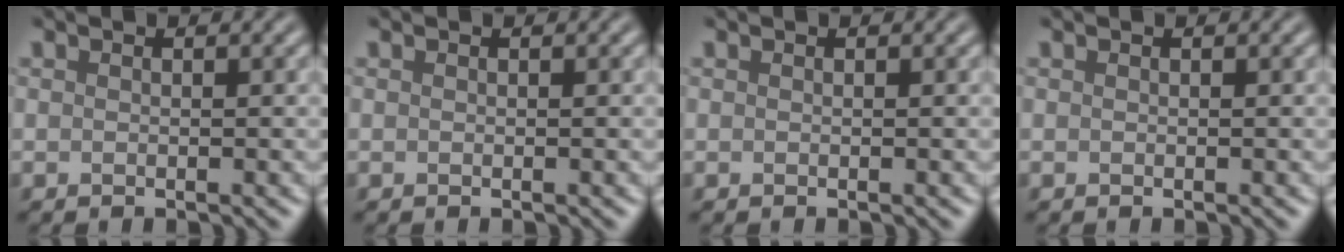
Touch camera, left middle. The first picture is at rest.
{"total": 0.0}
{"total": 0.0}
{"total": 0.0}